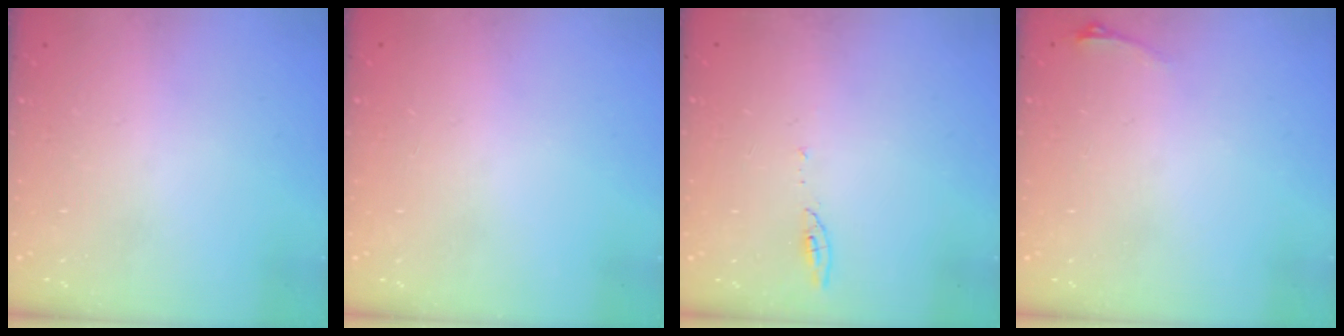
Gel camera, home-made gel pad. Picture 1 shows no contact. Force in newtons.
{"total": 0.0}
{"total": 4.8, "press": 4.8, "slide": 0.6}
{"total": 2.9, "press": 2.6, "slide": 1.5}